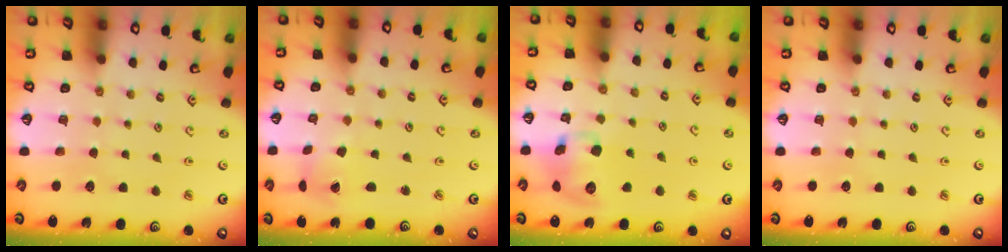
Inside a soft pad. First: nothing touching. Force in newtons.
{"total": 1.8, "press": 1.7, "slide": 0.2}
{"total": 11.7, "press": 11.5, "slide": 2.0}
{"total": 0.0}